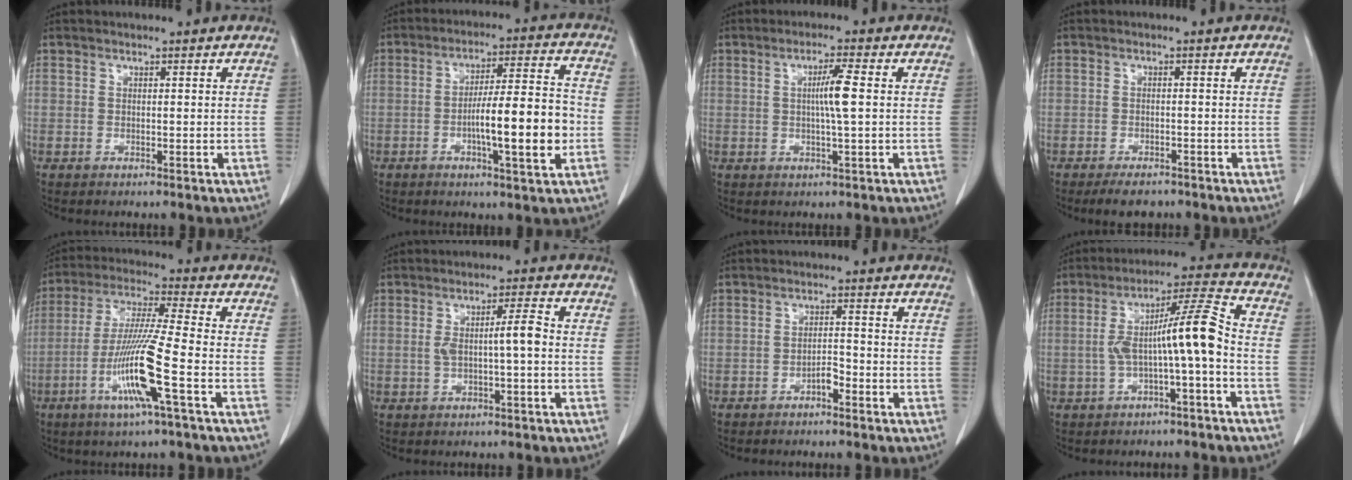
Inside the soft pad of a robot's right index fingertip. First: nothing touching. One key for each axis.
{"total": 12.1, "fx": -2.8, "fy": 1.2, "fz": 11.8, "tx": -0.189, "ty": 0.008, "tz": -0.046}
{"total": 4.5, "fx": 0.4, "fy": -0.4, "fz": 4.4, "tx": -0.078, "ty": -0.003, "tz": 0.006}
{"total": 3.5, "fx": -2.8, "fy": 1.6, "fz": 1.4, "tx": -0.022, "ty": -0.001, "tz": -0.038}
{"total": 12.5, "fx": -4.5, "fy": -0.8, "fz": 11.6, "tx": -0.233, "ty": -0.015, "tz": -0.091}
{"total": 4.7, "fx": -0.2, "fy": 0.4, "fz": 4.7, "tx": -0.085, "ty": 0.011, "tz": 0.000}
{"total": 2.1, "fx": -1.5, "fy": 0.6, "fz": 1.4, "tx": -0.019, "ty": 0.004, "tz": -0.026}
{"total": 9.9, "fx": -1.6, "fy": 0.3, "fz": 9.7, "tx": -0.170, "ty": 0.034, "tz": -0.030}